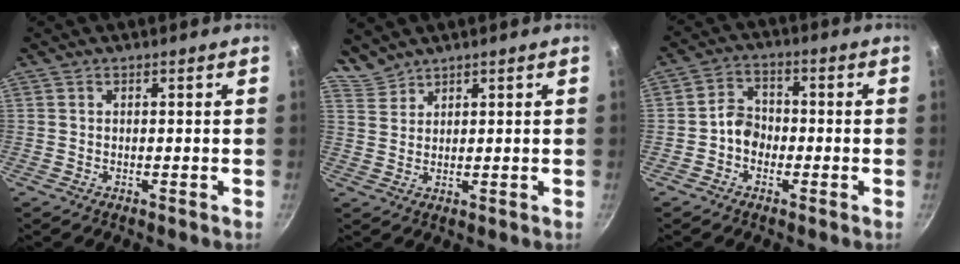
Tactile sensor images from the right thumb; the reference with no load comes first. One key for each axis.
{"total": 3.1, "fx": 3.0, "fy": 0.7, "fz": -0.2, "tx": 0.007, "ty": 0.003, "tz": 0.068}
{"total": 5.0, "fx": -1.5, "fy": 4.1, "fz": 2.5, "tx": -0.013, "ty": 0.023, "tz": -0.035}